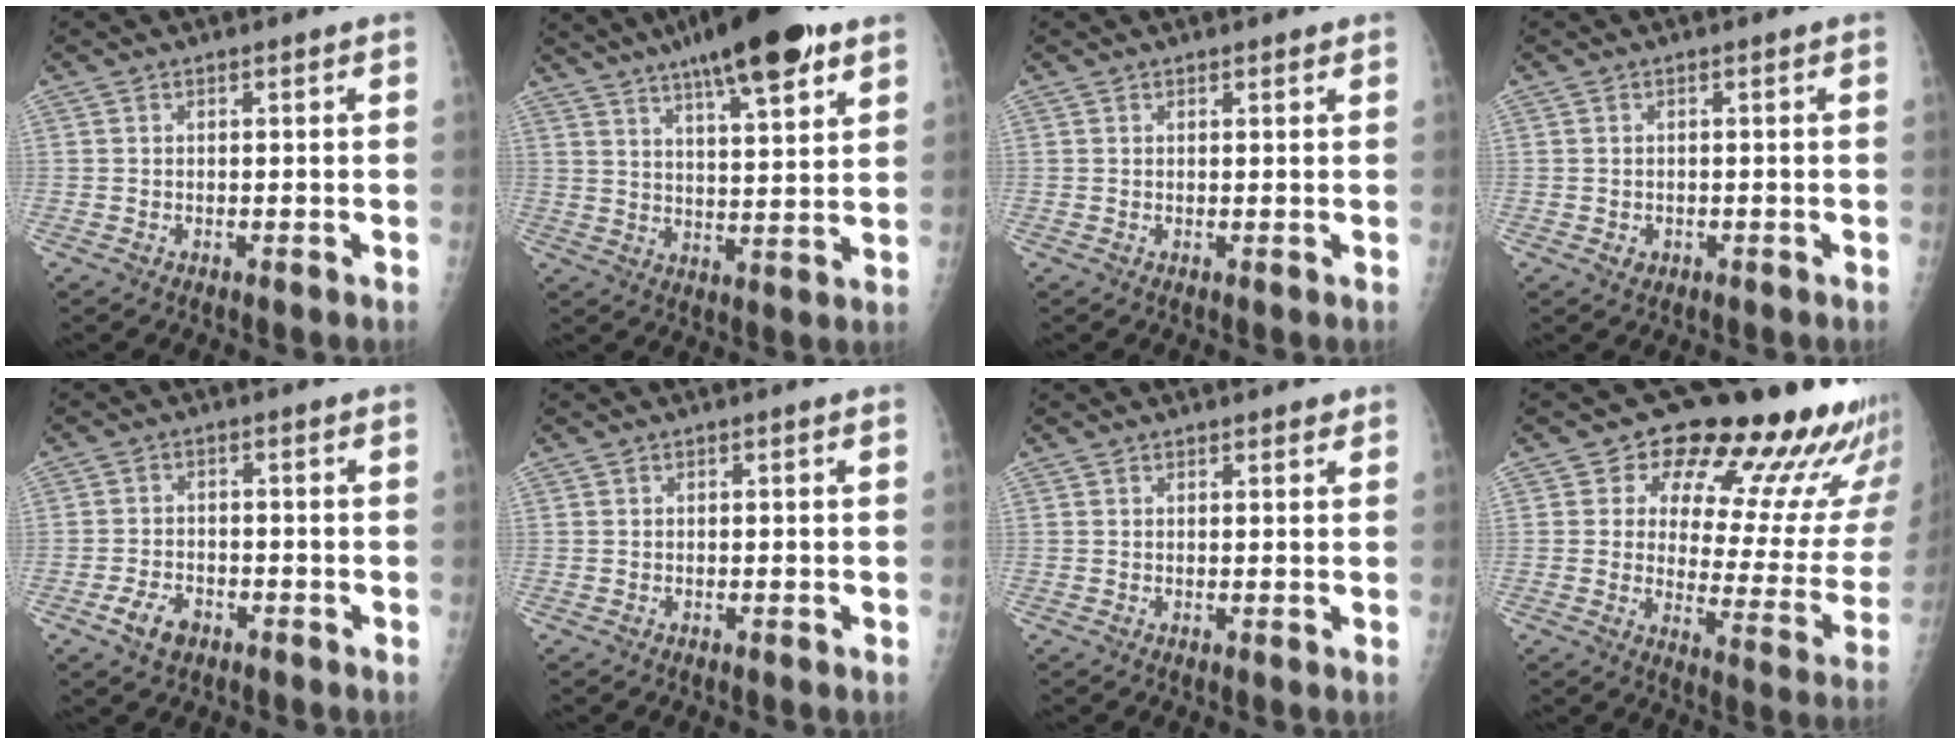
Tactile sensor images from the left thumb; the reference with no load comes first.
{"total": 17.9, "force": [11.5, 4.3, 13.1], "torque": [-0.187, -0.034, 0.179]}
{"total": 1.1, "force": [1.0, 0.4, 0.4], "torque": [-0.001, -0.004, 0.013]}
{"total": 1.2, "force": [-0.2, 1.1, 0.5], "torque": [-0.004, 0.001, 0.003]}
{"total": 4.4, "force": [-2.4, 2.8, 2.4], "torque": [-0.043, 0.012, -0.040]}
{"total": 0.0}
{"total": 1.4, "force": [1.2, 0.6, 0.5], "torque": [0.003, -0.005, 0.012]}
{"total": 22.4, "force": [16.0, 9.0, 12.9], "torque": [-0.114, -0.099, 0.196]}